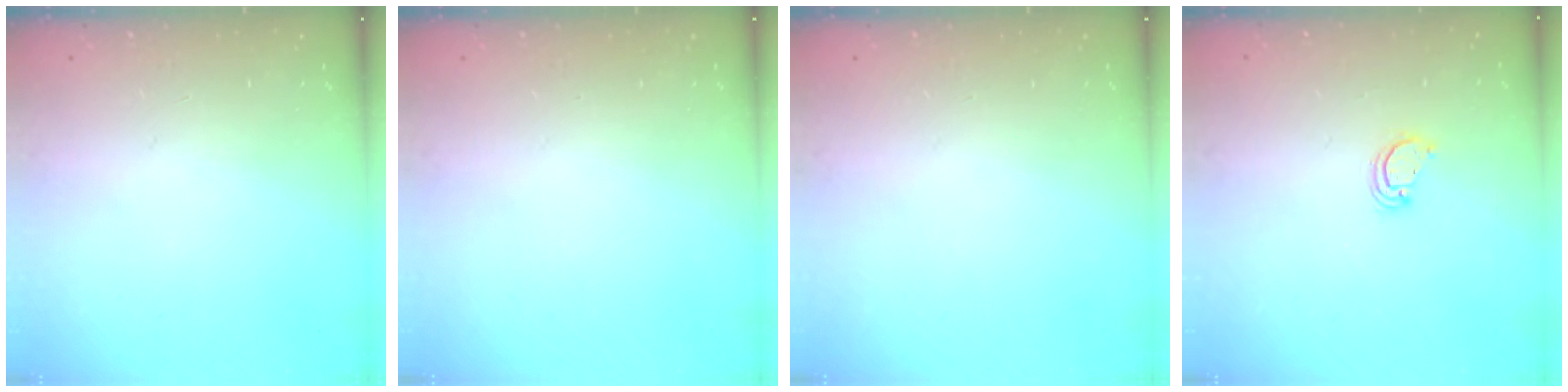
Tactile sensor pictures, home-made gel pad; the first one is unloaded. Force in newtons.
{"total": 0.0}
{"total": 0.0}
{"total": 3.3, "press": 3.3, "slide": 0.3}